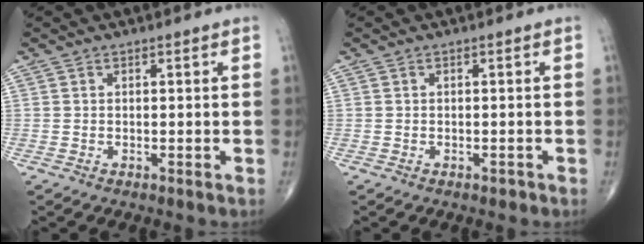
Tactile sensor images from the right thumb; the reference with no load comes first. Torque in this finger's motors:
{"motor_torque": [-0.04, 0.16, -0.16, -0.01, 0.01]}